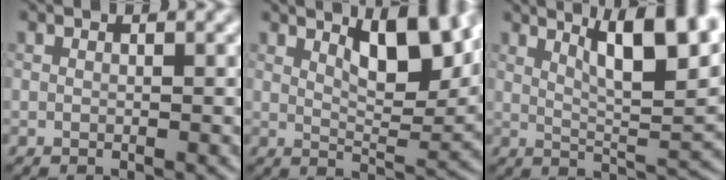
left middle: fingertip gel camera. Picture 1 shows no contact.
{"total": 6.4, "force": [3.2, 2.2, 5.1], "torque": [-0.080, -0.007, 0.051]}
{"total": 9.0, "force": [4.6, 2.2, 7.4], "torque": [-0.103, 0.008, 0.074]}